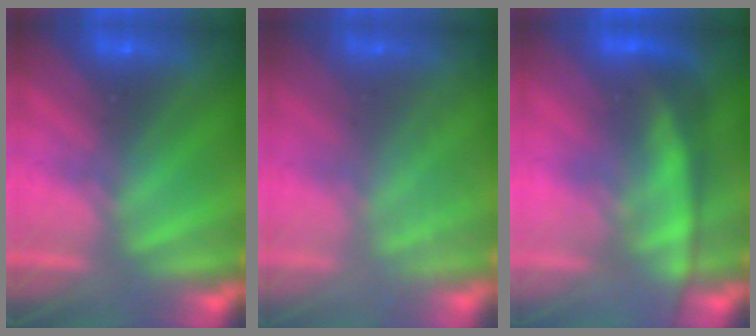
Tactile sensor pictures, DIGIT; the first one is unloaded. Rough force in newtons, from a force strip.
{"total": 1.8}
{"total": 2.9}